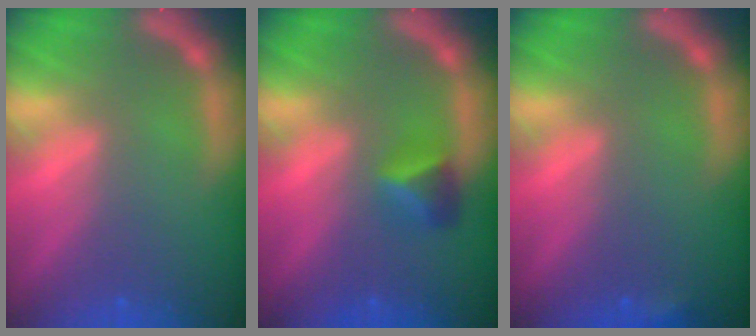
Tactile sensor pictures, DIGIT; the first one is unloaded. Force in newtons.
{"total": 2.4}
{"total": 0.9}